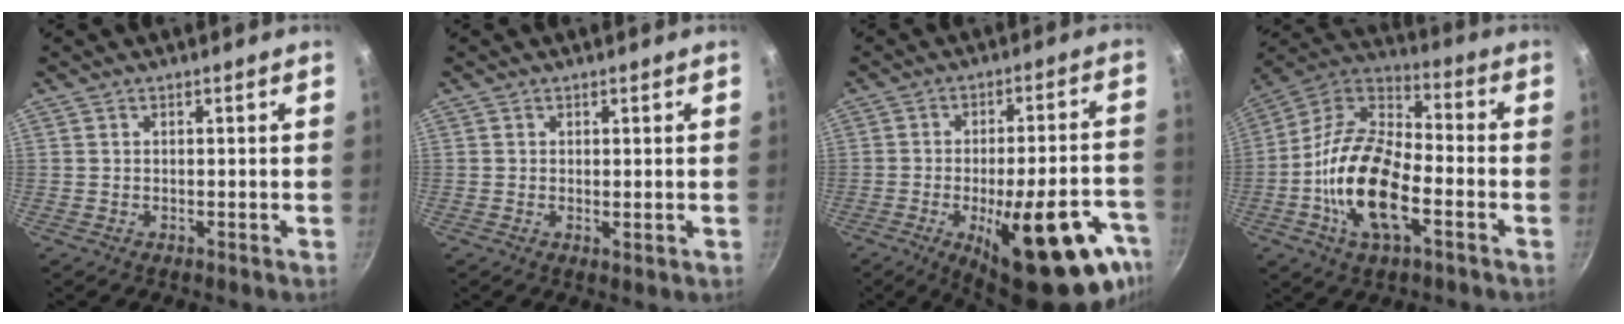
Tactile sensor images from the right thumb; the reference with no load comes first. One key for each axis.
{"total": 0.9, "fx": 0.2, "fy": 0.4, "fz": 0.8, "tx": -0.014, "ty": -0.006, "tz": 0.001}
{"total": 24.9, "fx": -11.2, "fy": 8.5, "fz": 20.5, "tx": -0.221, "ty": 0.035, "tz": -0.148}
{"total": 19.2, "fx": -5.7, "fy": 9.3, "fz": 15.8, "tx": -0.291, "ty": 0.037, "tz": -0.125}